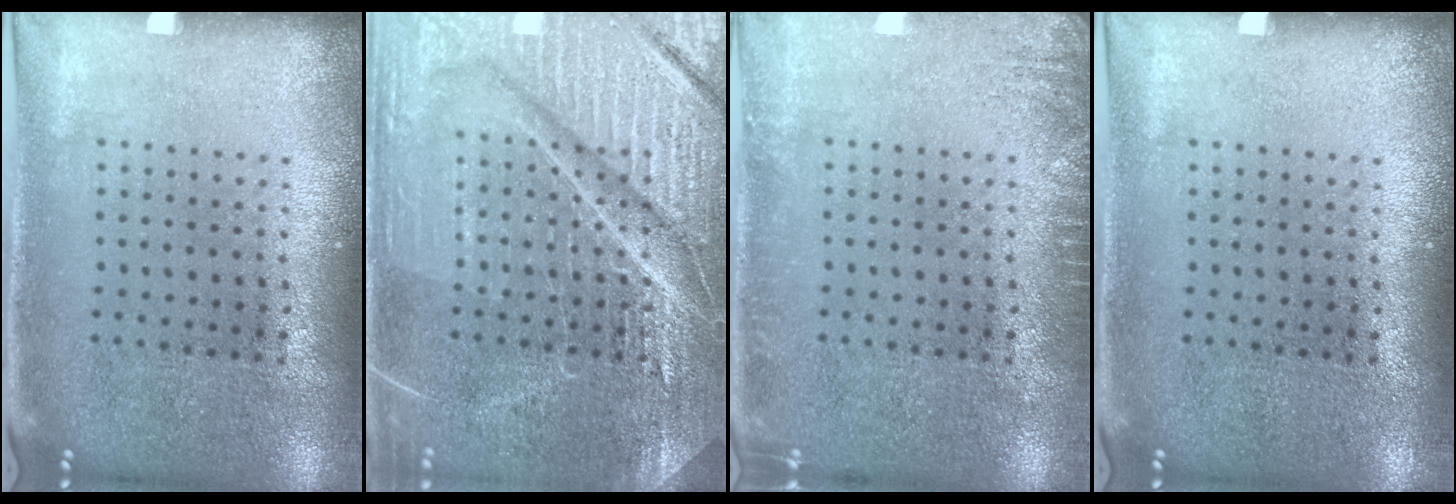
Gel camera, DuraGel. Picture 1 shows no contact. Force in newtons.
{"total": 7.1, "press": 7.1, "slide": 0.9}
{"total": 1.6, "press": 1.6, "slide": 0.2}
{"total": 0.0}